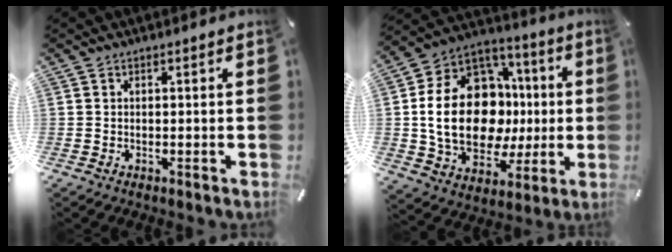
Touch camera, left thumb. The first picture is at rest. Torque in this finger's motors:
{"motor_torque": [1.78, 3.23, 1.59, -1.18, 0.81]}